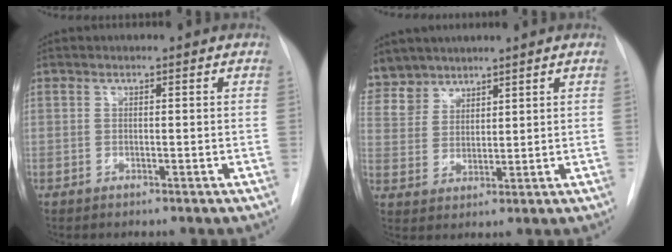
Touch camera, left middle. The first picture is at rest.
{"total": 7.7, "force": [6.6, 3.9, 0.2], "torque": [-0.002, 0.006, 0.140]}